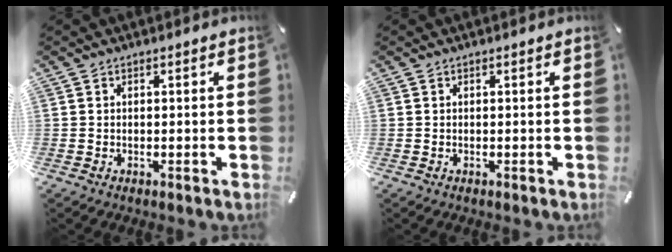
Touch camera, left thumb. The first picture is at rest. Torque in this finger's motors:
{"motor_torque": [0.00, 0.00, -0.05, 0.05, 0.00]}